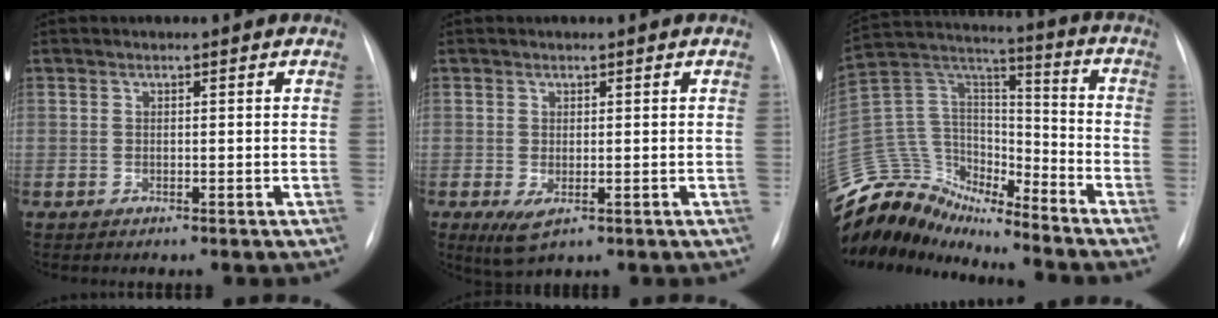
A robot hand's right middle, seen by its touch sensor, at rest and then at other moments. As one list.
[{"total": 3.0, "force": [-0.9, 1.3, 2.6], "torque": [-0.047, -0.010, -0.004]}, {"total": 16.3, "force": [-15.5, 4.7, 2.0], "torque": [-0.044, 0.074, -0.284]}]